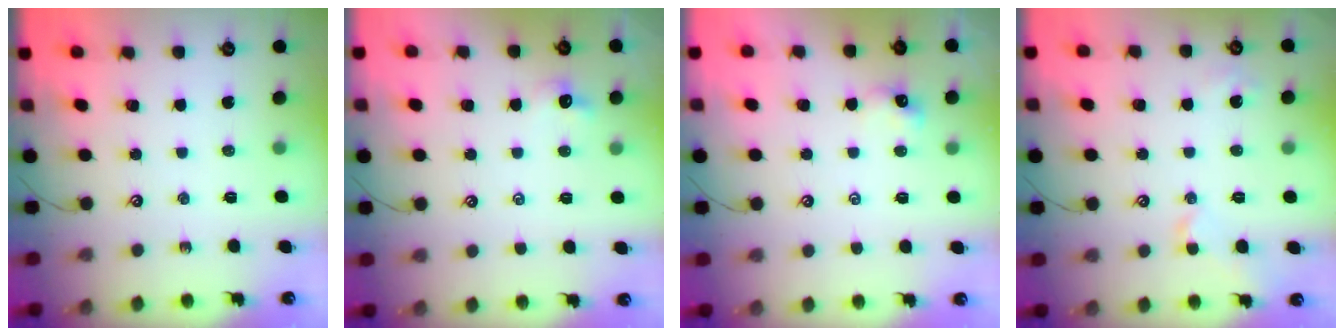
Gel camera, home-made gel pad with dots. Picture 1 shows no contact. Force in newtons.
{"total": 0.7, "press": 0.5, "slide": 0.4}
{"total": 1.3, "press": 1.3, "slide": 0.1}
{"total": 1.1, "press": 0.9, "slide": 0.7}